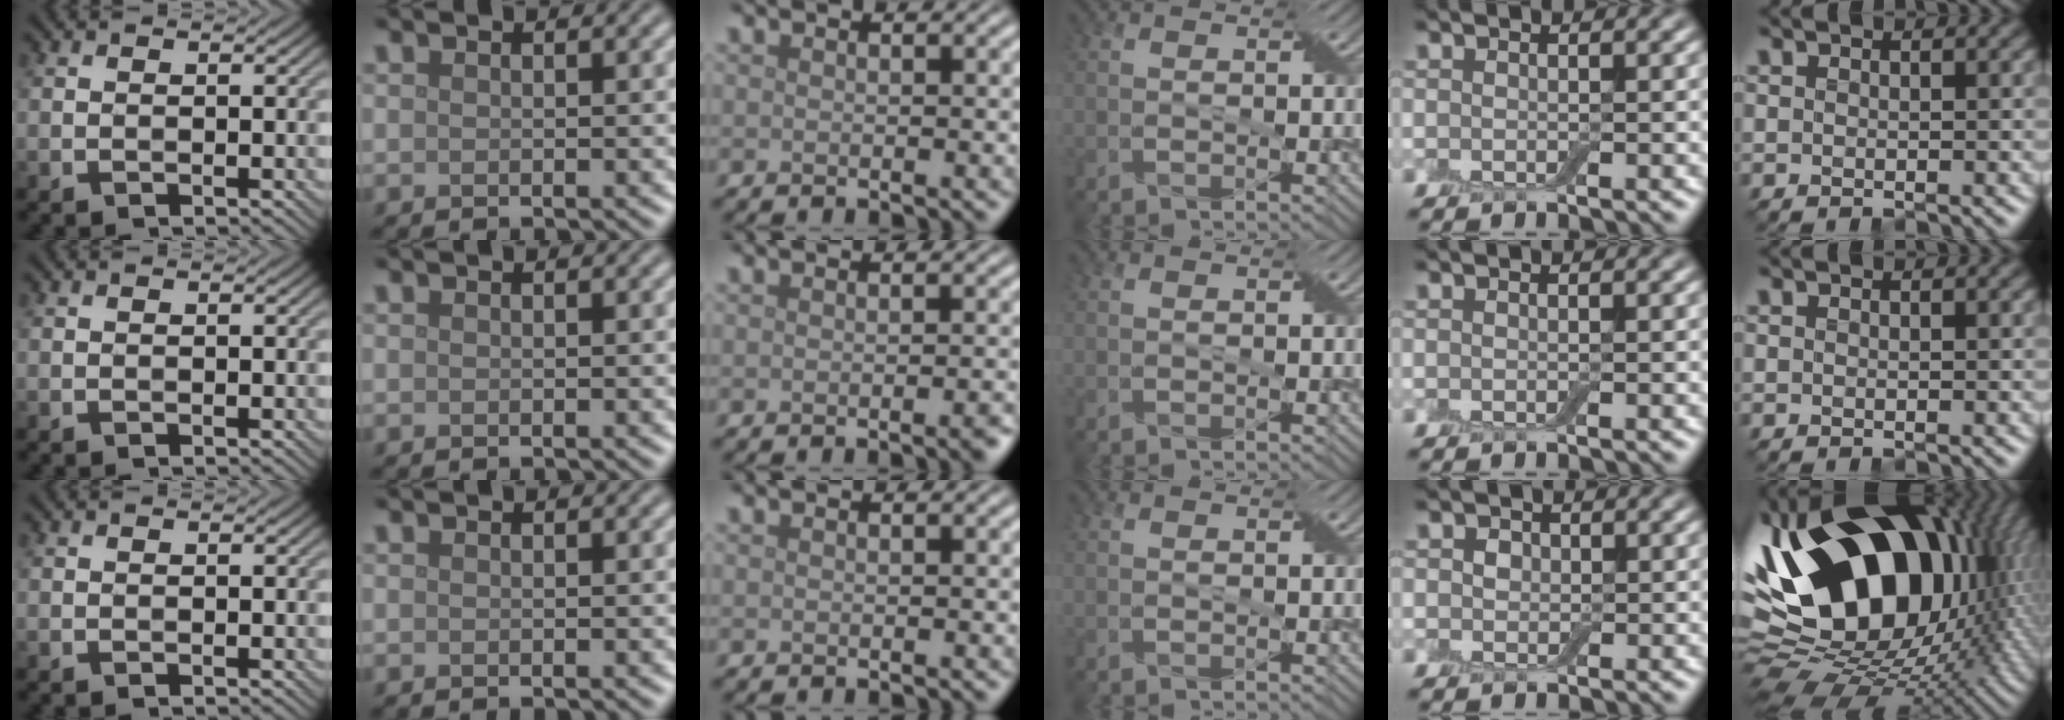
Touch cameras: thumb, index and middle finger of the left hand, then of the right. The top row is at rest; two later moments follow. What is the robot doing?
{"motion": "extract", "object": "drawer"}